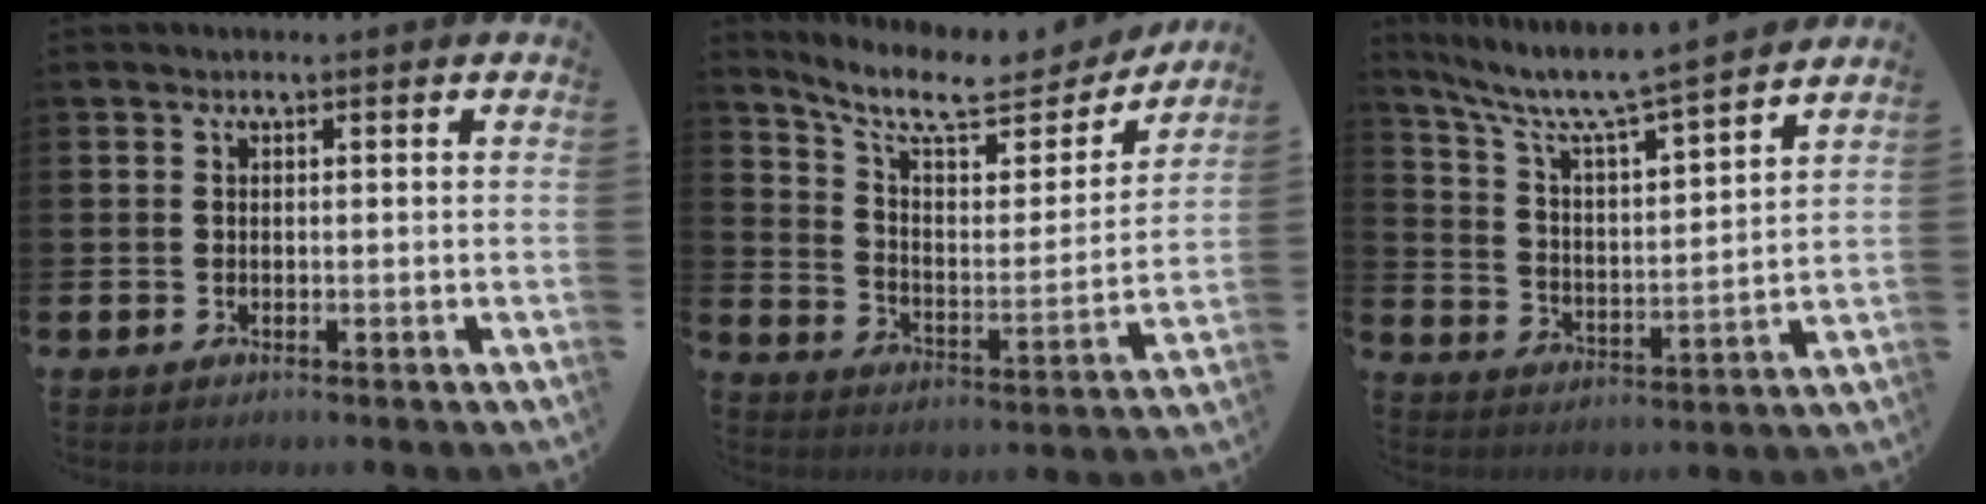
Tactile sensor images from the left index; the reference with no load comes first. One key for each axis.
{"total": 10.1, "fx": 8.7, "fy": 3.1, "fz": 4.0, "tx": -0.105, "ty": -0.060, "tz": 0.149}
{"total": 7.7, "fx": 6.9, "fy": 0.3, "fz": 3.4, "tx": -0.098, "ty": -0.052, "tz": 0.112}